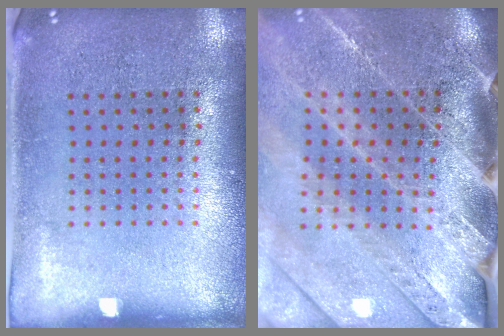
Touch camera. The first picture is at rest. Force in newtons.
{"total": 3.7, "press": 3.0, "slide": 2.1}